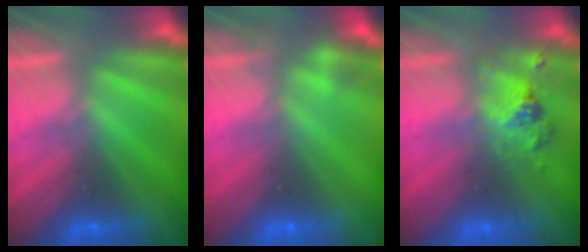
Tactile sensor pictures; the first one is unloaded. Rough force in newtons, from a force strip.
{"total": 2.2}
{"total": 2.4}